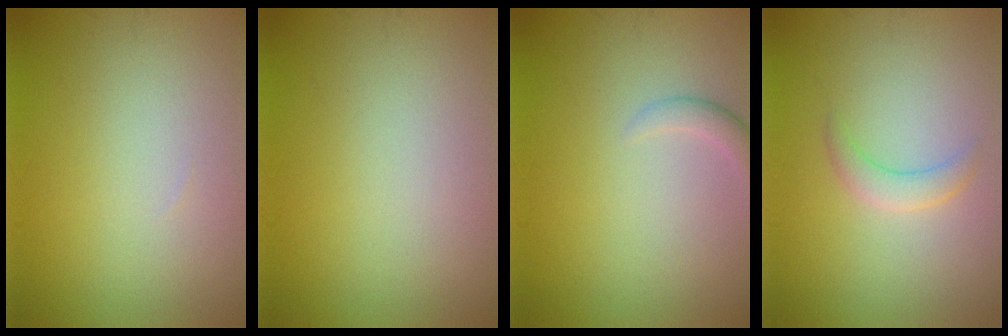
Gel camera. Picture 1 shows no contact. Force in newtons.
{"total": 0.0}
{"total": 1.4, "press": 1.4, "slide": 0.1}
{"total": 1.7, "press": 1.7, "slide": 0.0}